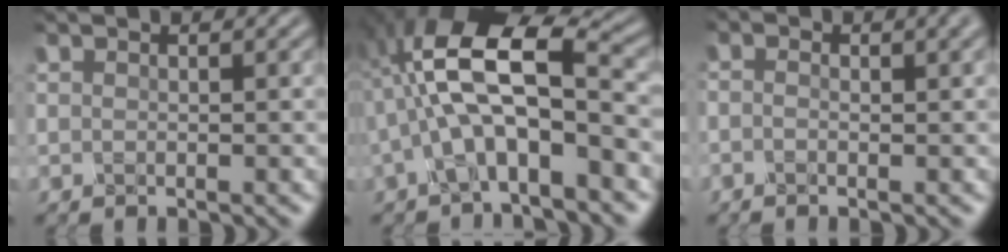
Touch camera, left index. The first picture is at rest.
{"total": 7.7, "force": [-2.1, 2.5, 7.0], "torque": [-0.148, 0.015, -0.023]}
{"total": 2.4, "force": [-0.4, 0.9, 2.1], "torque": [-0.011, 0.015, -0.022]}